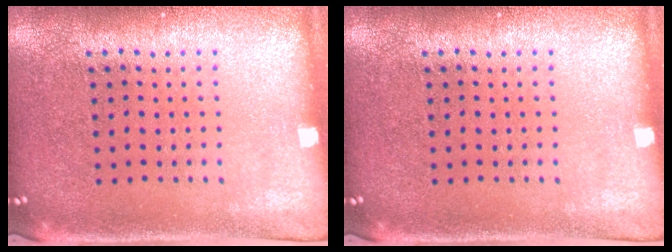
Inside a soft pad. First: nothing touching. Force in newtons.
{"total": 0.0}